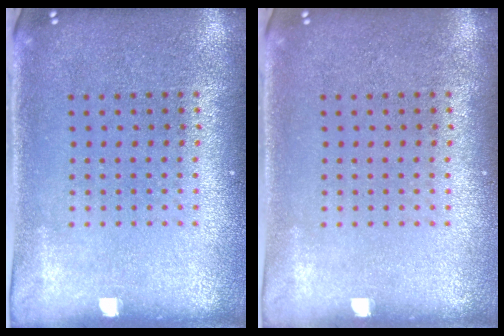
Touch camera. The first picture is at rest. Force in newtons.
{"total": 0.0}